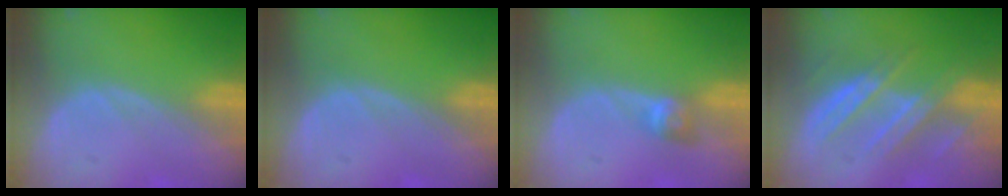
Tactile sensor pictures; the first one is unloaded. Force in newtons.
{"total": 0.0}
{"total": 2.9, "press": 2.5, "slide": 1.5}
{"total": 8.3, "press": 7.6, "slide": 3.3}